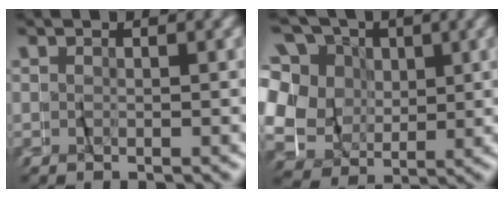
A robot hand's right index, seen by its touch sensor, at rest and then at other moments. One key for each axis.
{"total": 11.6, "fx": 1.7, "fy": 9.5, "fz": 6.4, "tx": -0.150, "ty": -0.003, "tz": 0.017}